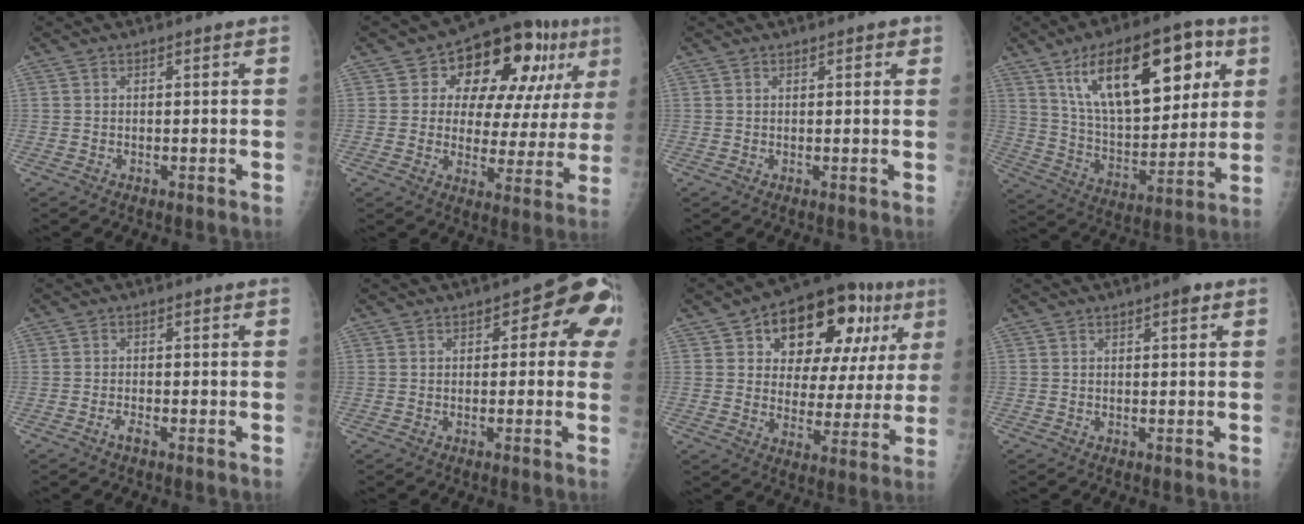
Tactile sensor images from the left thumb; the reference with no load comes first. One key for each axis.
{"total": 19.3, "fx": 8.0, "fy": 10.4, "fz": 14.1, "tx": -0.139, "ty": -0.003, "tz": 0.108}
{"total": 1.6, "fx": 0.8, "fy": 0.7, "fz": 1.2, "tx": -0.007, "ty": 0.000, "tz": 0.008}
{"total": 23.8, "fx": 10.3, "fy": 11.1, "fz": 18.4, "tx": -0.250, "ty": -0.025, "tz": 0.177}
{"total": 1.5, "fx": -1.0, "fy": 0.3, "fz": 1.0, "tx": -0.025, "ty": 0.003, "tz": -0.022}
{"total": 9.2, "fx": 1.9, "fy": 4.7, "fz": 7.6, "tx": -0.043, "ty": 0.020, "tz": 0.008}
{"total": 22.0, "fx": 9.2, "fy": 12.3, "fz": 15.7, "tx": -0.172, "ty": 0.005, "tz": 0.130}
{"total": 1.8, "fx": 0.9, "fy": 0.6, "fz": 1.5, "tx": -0.018, "ty": 0.001, "tz": 0.009}